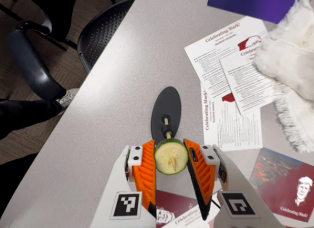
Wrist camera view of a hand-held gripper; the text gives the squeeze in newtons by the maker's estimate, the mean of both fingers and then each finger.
{"total": 10.7, "left": 10.2, "right": 11.2}